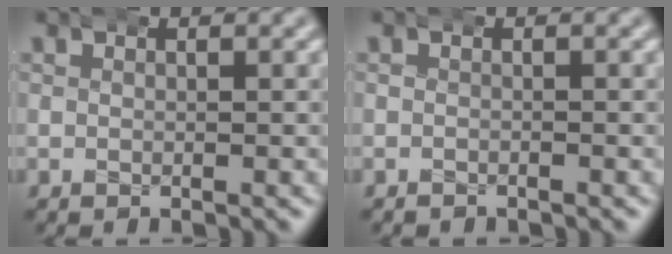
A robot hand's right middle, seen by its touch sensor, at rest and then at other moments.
{"total": 0.7, "force": [-0.6, -0.2, -0.1], "torque": [0.003, 0.001, -0.010]}